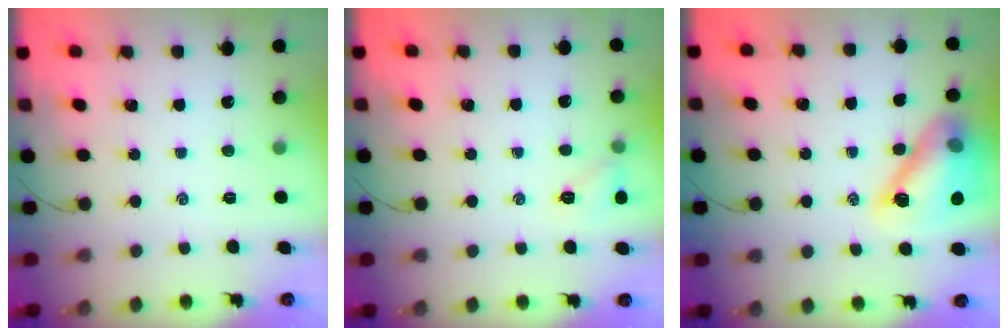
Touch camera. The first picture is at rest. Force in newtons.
{"total": 5.9, "press": 5.7, "slide": 1.6}
{"total": 14.3, "press": 14.0, "slide": 2.8}